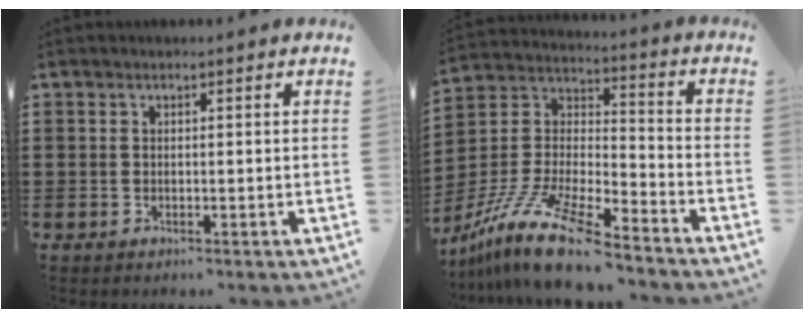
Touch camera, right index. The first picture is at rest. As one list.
[{"total": 13.4, "force": [-10.9, 2.2, 7.5], "torque": [-0.170, 0.020, -0.216]}]